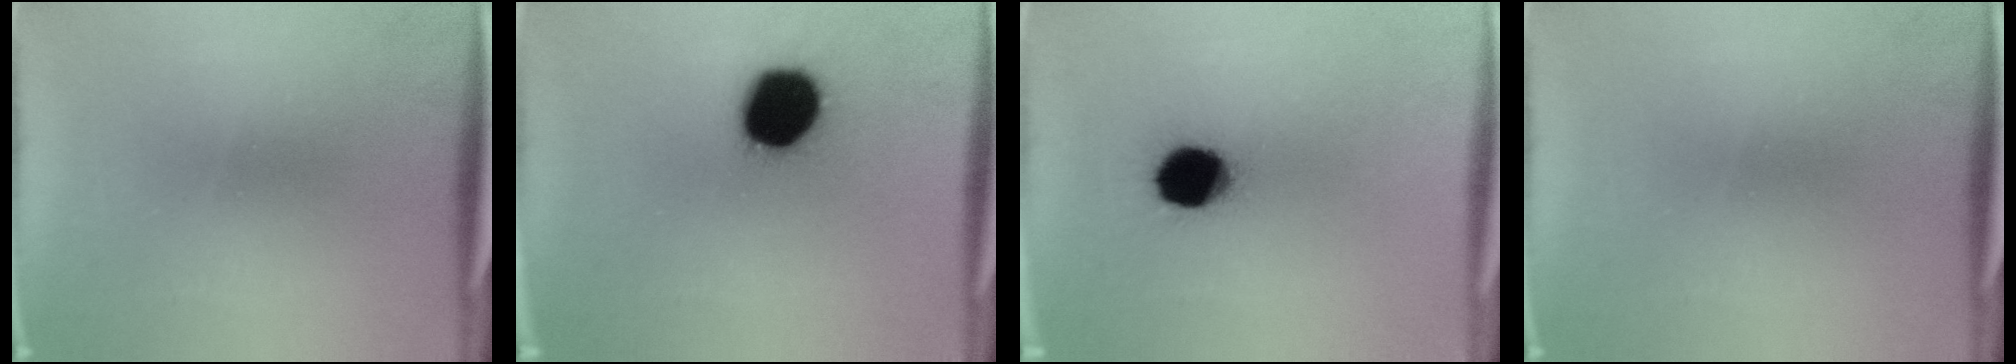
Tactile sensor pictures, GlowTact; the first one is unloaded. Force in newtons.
{"total": 18.3}
{"total": 12.7}
{"total": 0.0}